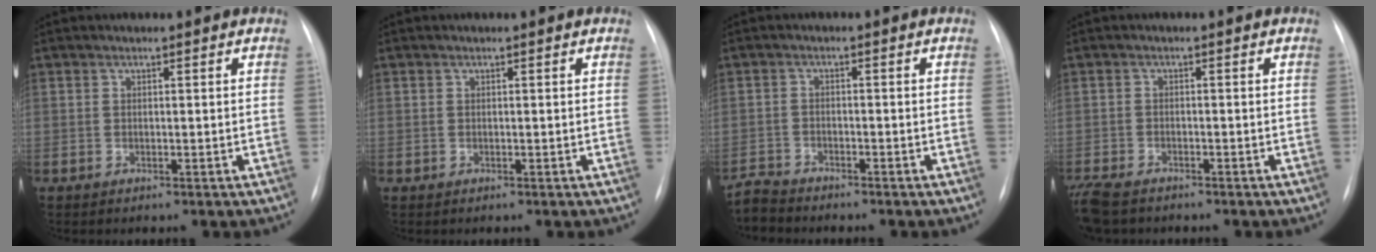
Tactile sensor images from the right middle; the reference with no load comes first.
{"total": 0.0}
{"total": 2.9, "force": [-2.8, 0.2, -0.6], "torque": [0.013, -0.013, -0.054]}
{"total": 6.4, "force": [-5.1, 2.7, 2.8], "torque": [-0.057, -0.013, -0.086]}